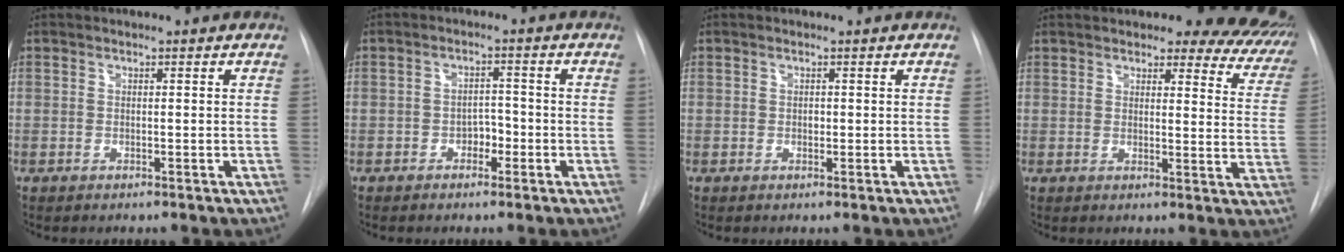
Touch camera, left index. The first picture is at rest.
{"total": 2.7, "force": [-1.7, 1.6, 1.5], "torque": [-0.015, 0.003, -0.028]}
{"total": 0.6, "force": [-0.4, 0.3, 0.2], "torque": [-0.001, -0.004, -0.008]}
{"total": 14.7, "force": [12.5, 4.7, 6.2], "torque": [-0.027, -0.037, 0.112]}